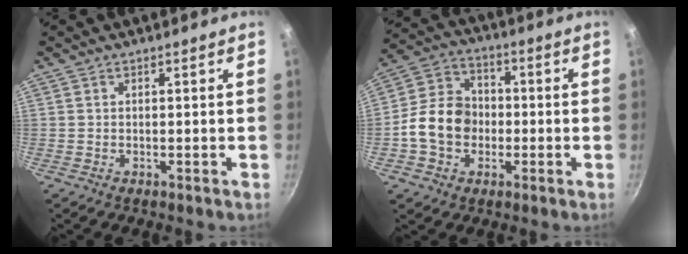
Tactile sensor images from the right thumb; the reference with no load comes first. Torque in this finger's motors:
{"motor_torque": [1.04, 1.68, 0.92, -0.74, 0.08]}